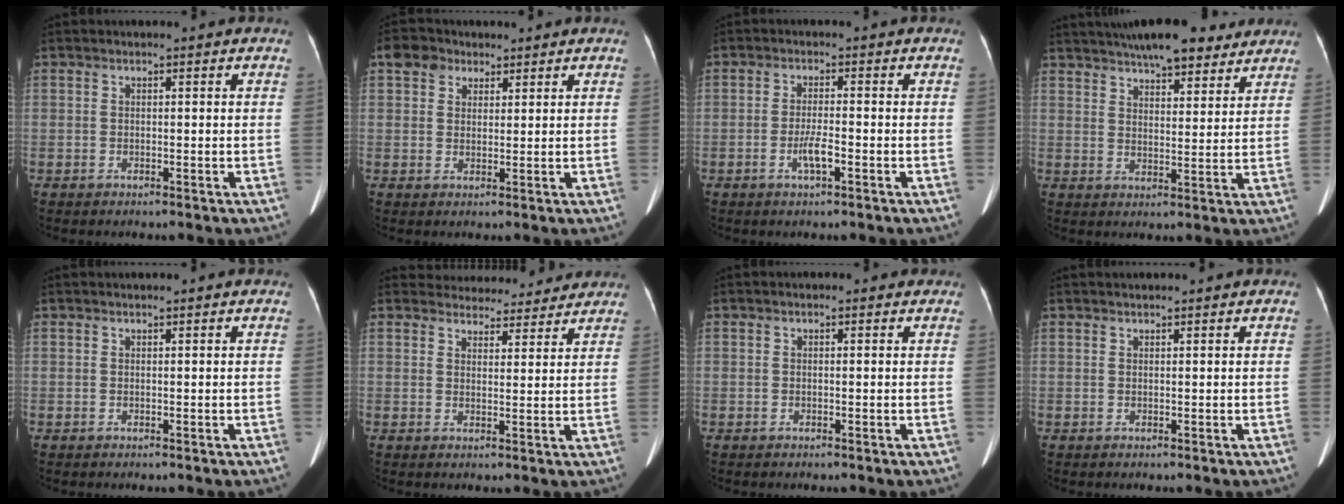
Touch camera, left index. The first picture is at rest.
{"total": 3.4, "force": [1.9, 2.7, 1.0], "torque": [-0.021, 0.013, 0.038]}
{"total": 2.7, "force": [-1.5, 0.1, 2.2], "torque": [-0.040, -0.009, -0.026]}
{"total": 14.7, "force": [12.1, 3.6, 7.5], "torque": [-0.119, 0.026, 0.175]}
{"total": 1.5, "force": [1.3, -0.2, 0.6], "torque": [-0.012, 0.016, 0.020]}
{"total": 11.4, "force": [10.9, 3.3, 1.2], "torque": [0.010, 0.004, 0.127]}
{"total": 1.2, "force": [0.9, 0.4, 0.7], "torque": [-0.008, 0.005, 0.006]}
{"total": 2.6, "force": [2.4, 0.2, 1.0], "torque": [-0.011, 0.016, 0.031]}